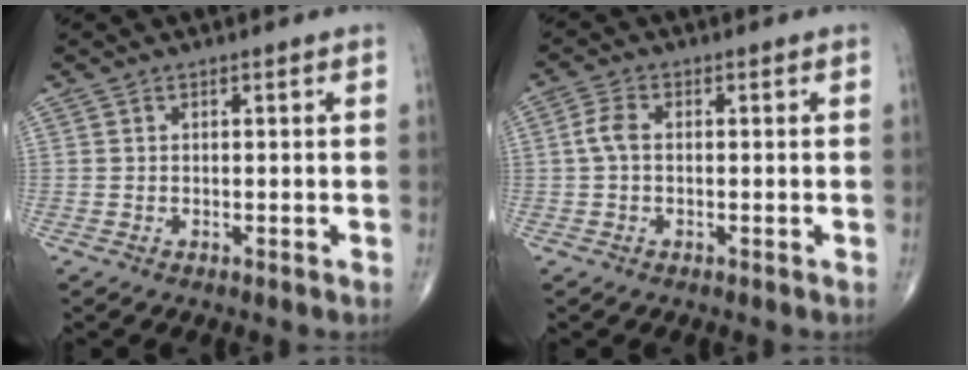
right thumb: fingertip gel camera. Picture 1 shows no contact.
{"total": 3.3, "force": [0.0, 2.0, 2.6], "torque": [-0.057, 0.008, -0.006]}